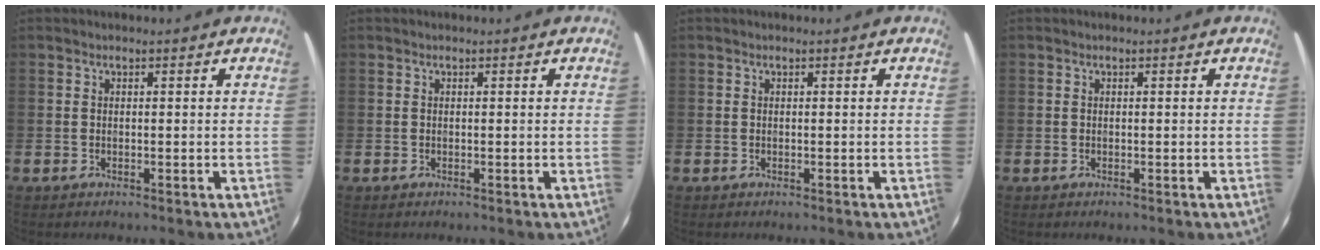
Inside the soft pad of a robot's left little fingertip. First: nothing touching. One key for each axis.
{"total": 0.0}
{"total": 0.0}
{"total": 0.0}